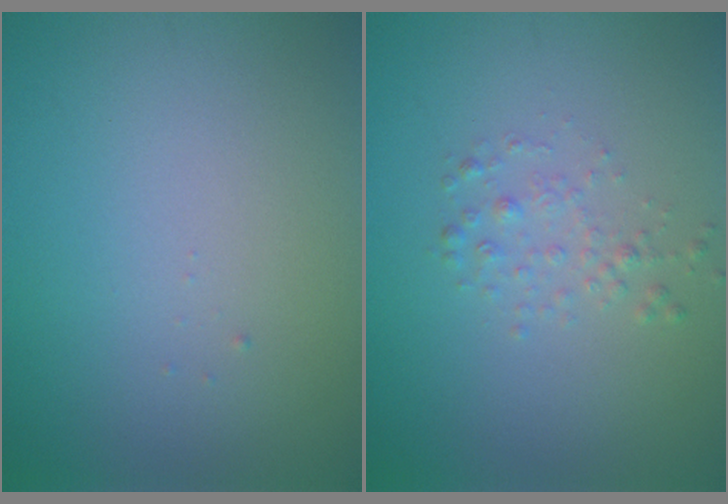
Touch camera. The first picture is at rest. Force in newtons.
{"total": 1.4, "press": 1.4, "slide": 0.1}